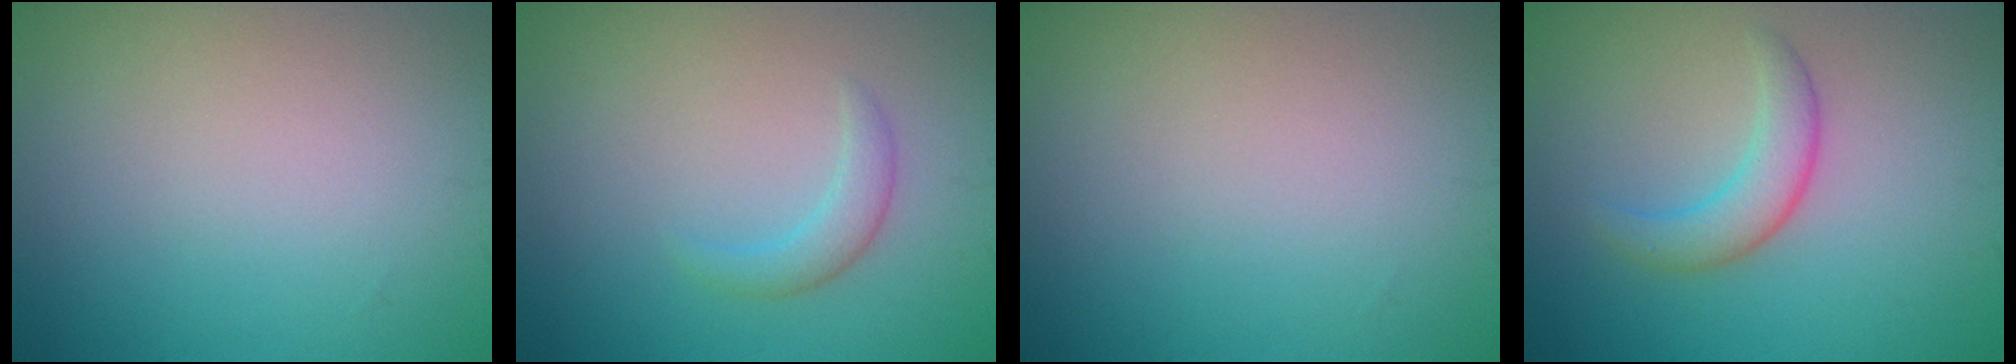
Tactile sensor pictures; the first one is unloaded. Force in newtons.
{"total": 1.7, "press": 1.7, "slide": 0.2}
{"total": 0.0}
{"total": 2.7, "press": 2.7, "slide": 0.1}